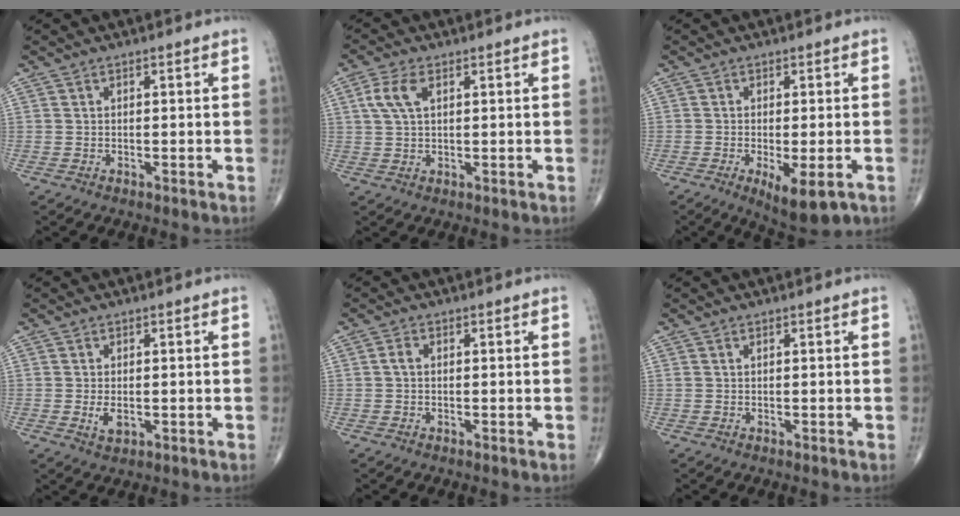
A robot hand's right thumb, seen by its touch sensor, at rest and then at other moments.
{"total": 5.0, "force": [1.7, 2.6, 4.0], "torque": [-0.094, 0.009, 0.034]}
{"total": 7.5, "force": [-3.0, 2.5, 6.5], "torque": [-0.097, -0.013, -0.039]}
{"total": 2.7, "force": [-0.4, 1.5, 2.2], "torque": [-0.040, -0.006, -0.004]}
{"total": 1.3, "force": [0.0, 0.8, 1.0], "torque": [-0.017, 0.003, -0.004]}
{"total": 0.0}